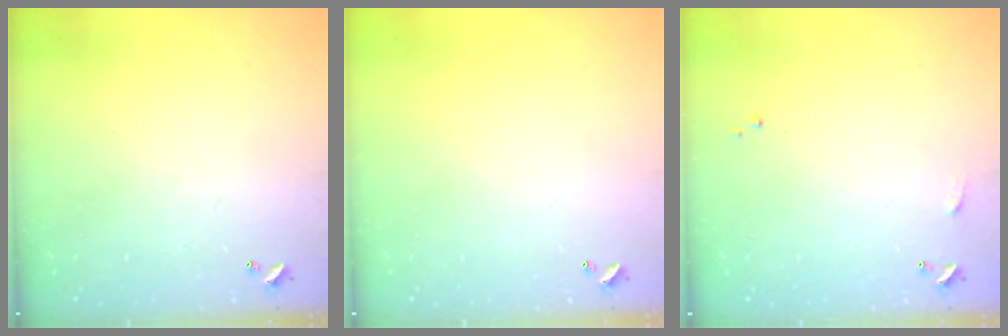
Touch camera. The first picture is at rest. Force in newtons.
{"total": 0.0}
{"total": 4.2, "press": 4.2, "slide": 0.6}